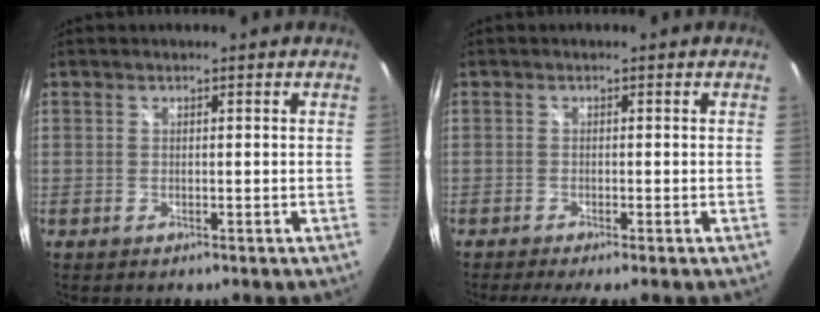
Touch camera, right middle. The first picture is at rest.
{"total": 3.4, "force": [-2.8, -0.5, 1.9], "torque": [-0.039, -0.019, -0.048]}